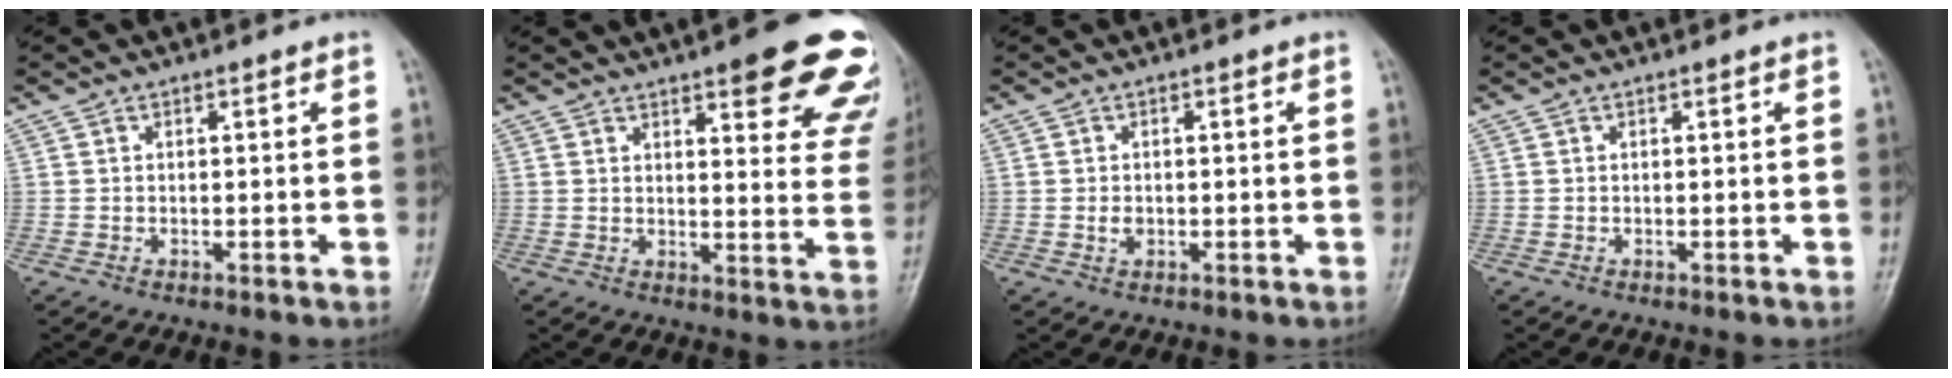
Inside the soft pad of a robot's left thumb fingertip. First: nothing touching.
{"total": 18.8, "force": [11.8, 5.2, 13.7], "torque": [-0.128, -0.044, 0.130]}
{"total": 1.5, "force": [-0.2, 1.2, 1.0], "torque": [-0.015, 0.000, -0.003]}
{"total": 0.0}